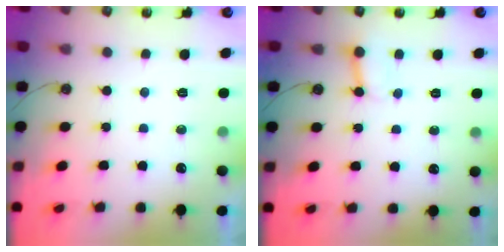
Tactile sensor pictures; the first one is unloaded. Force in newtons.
{"total": 2.6, "press": 2.6, "slide": 0.1}